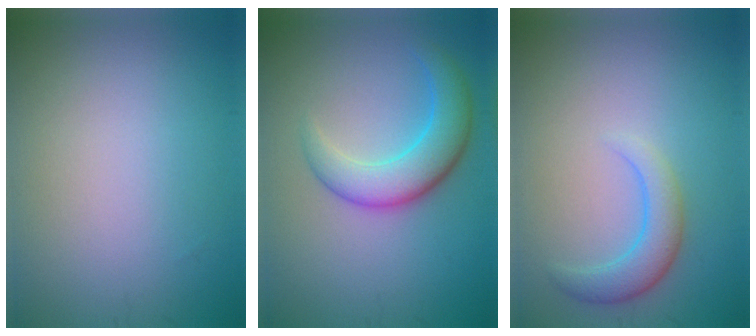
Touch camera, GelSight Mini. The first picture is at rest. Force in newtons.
{"total": 5.1, "press": 5.1, "slide": 0.2}
{"total": 2.9, "press": 2.9, "slide": 0.1}